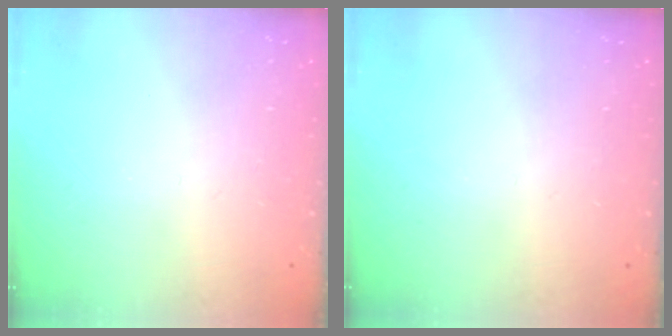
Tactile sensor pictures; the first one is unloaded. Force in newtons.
{"total": 0.0}